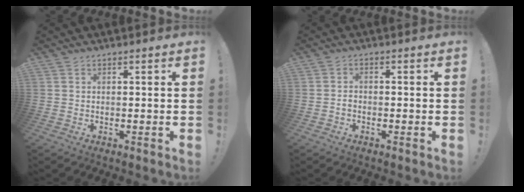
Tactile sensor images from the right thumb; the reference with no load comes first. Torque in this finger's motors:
{"motor_torque": [0.21, -0.04, 0.07, -0.16, 0.00]}